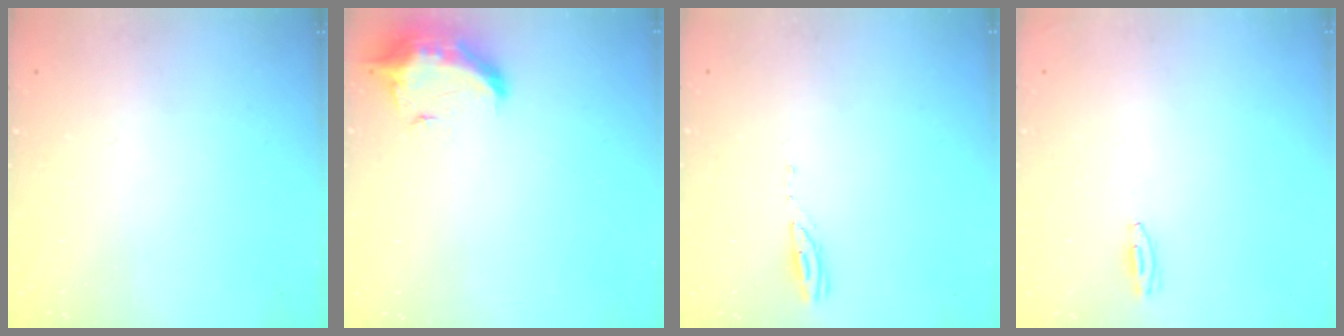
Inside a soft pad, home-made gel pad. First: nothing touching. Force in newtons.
{"total": 15.9, "press": 11.4, "slide": 11.1}
{"total": 3.0, "press": 2.9, "slide": 0.3}
{"total": 3.1, "press": 2.8, "slide": 1.3}